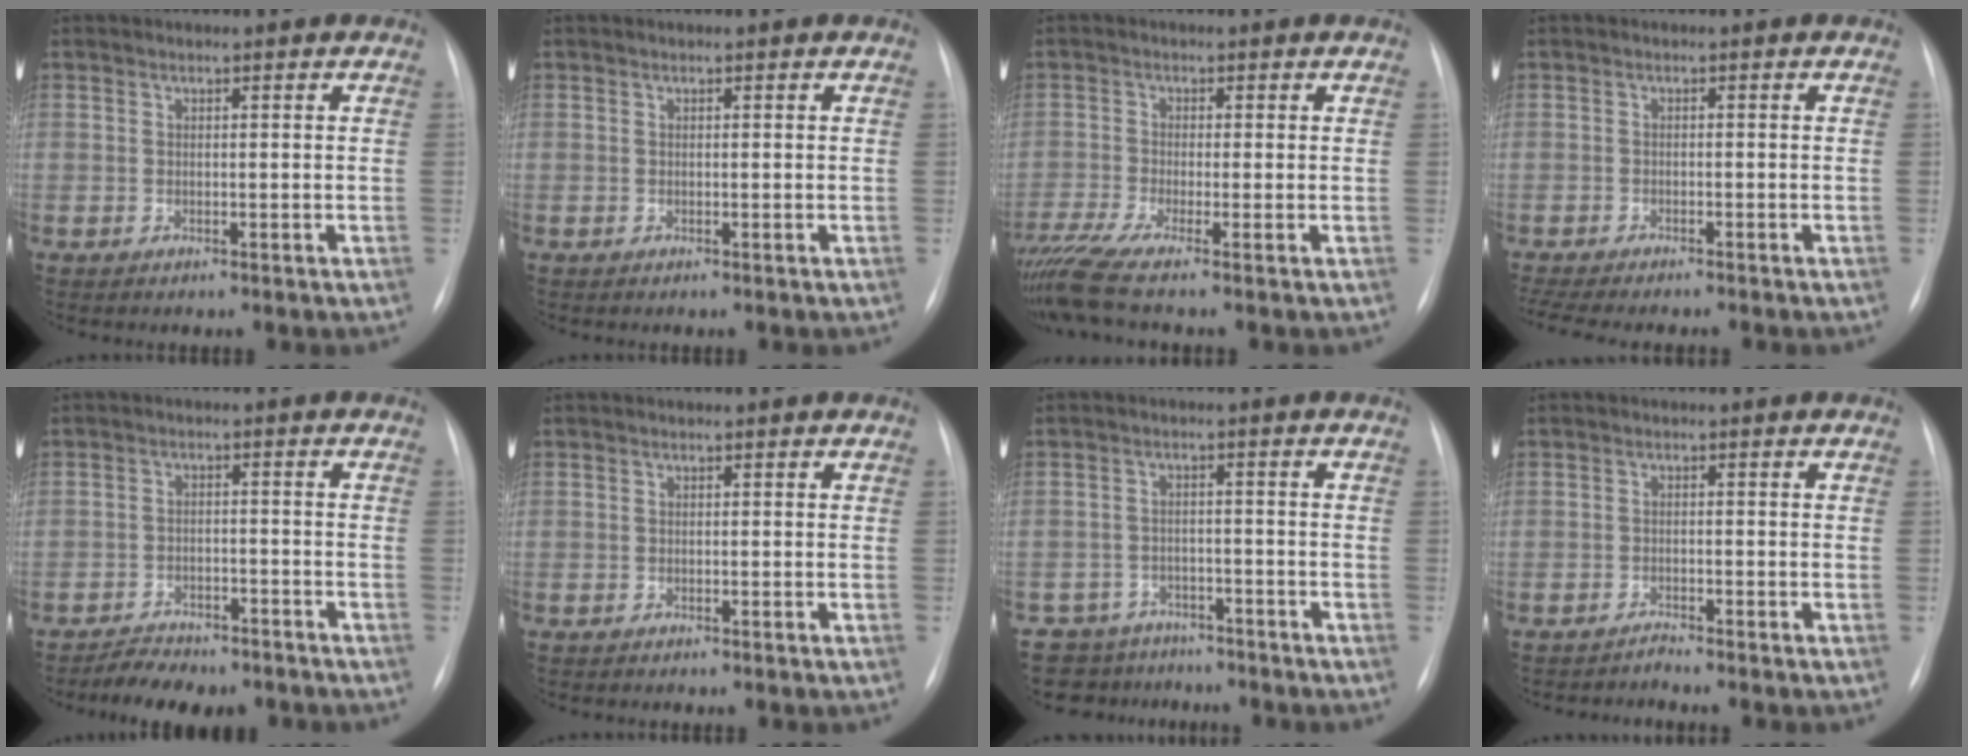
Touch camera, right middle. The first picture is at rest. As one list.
[{"total": 0.0}, {"total": 6.4, "force": [-4.9, -0.9, 4.0], "torque": [-0.081, -0.019, -0.091]}, {"total": 10.0, "force": [-8.6, 1.4, 4.9], "torque": [-0.070, -0.007, -0.124]}, {"total": 7.3, "force": [-6.3, 2.8, 2.4], "torque": [-0.037, 0.003, -0.089]}, {"total": 0.0}, {"total": 7.2, "force": [-6.1, 3.8, -0.3], "torque": [0.010, 0.021, -0.083]}, {"total": 1.1, "force": [-1.0, -0.4, -0.4], "torque": [0.011, -0.006, -0.013]}]